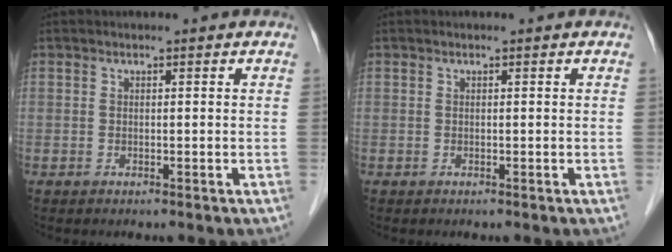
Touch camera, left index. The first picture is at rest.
{"total": 0.0}